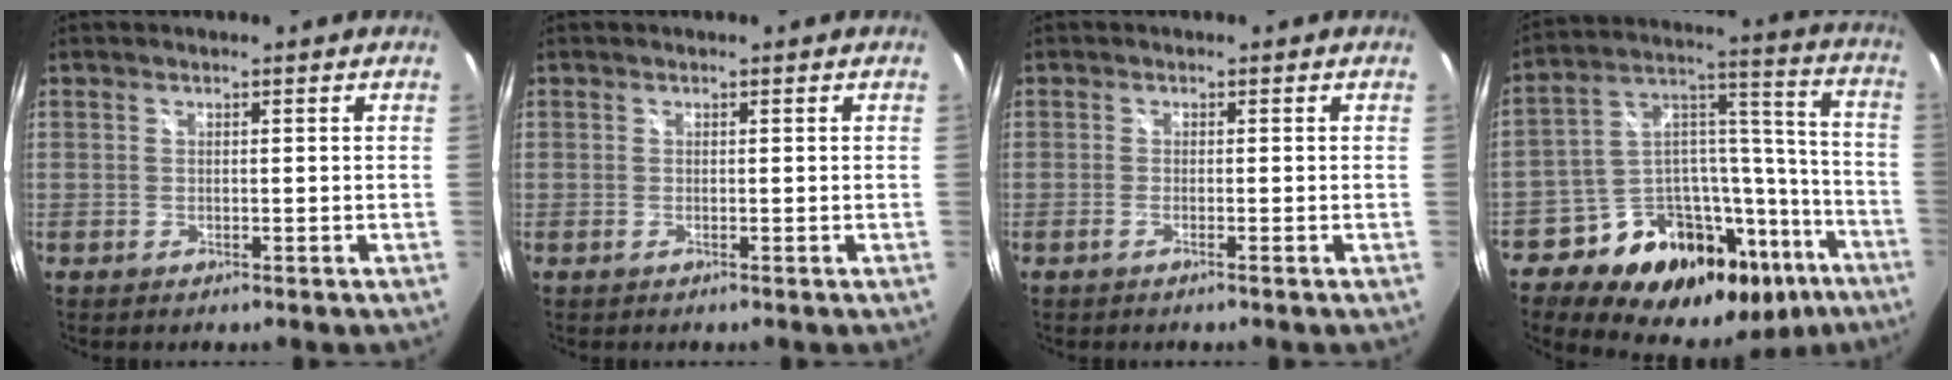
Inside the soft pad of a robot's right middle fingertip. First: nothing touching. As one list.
[{"total": 0.0}, {"total": 1.0, "force": [-0.7, -0.3, 0.6], "torque": [-0.010, -0.001, -0.014]}, {"total": 25.5, "force": [-16.7, 14.9, 12.3], "torque": [-0.194, 0.072, -0.231]}]